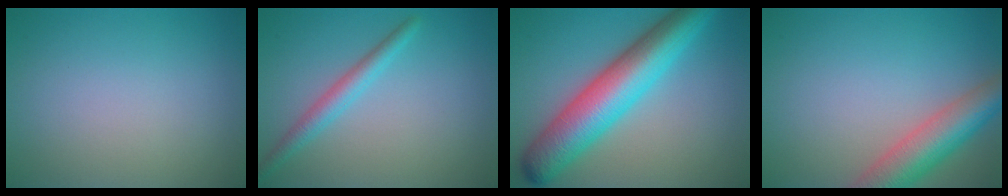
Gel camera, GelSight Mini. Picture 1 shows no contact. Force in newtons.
{"total": 2.3, "press": 2.3, "slide": 0.0}
{"total": 9.5, "press": 9.5, "slide": 0.1}
{"total": 6.4, "press": 6.4, "slide": 0.4}